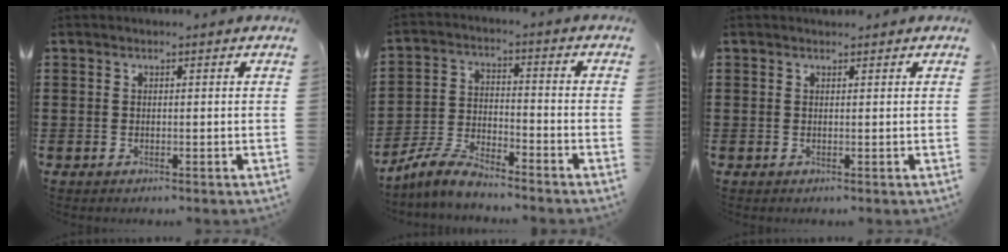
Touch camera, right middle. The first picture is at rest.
{"total": 6.6, "force": [-6.0, 1.0, 2.5], "torque": [-0.065, 0.001, -0.120]}
{"total": 0.6, "force": [0.5, 0.3, 0.0], "torque": [0.006, -0.003, 0.008]}